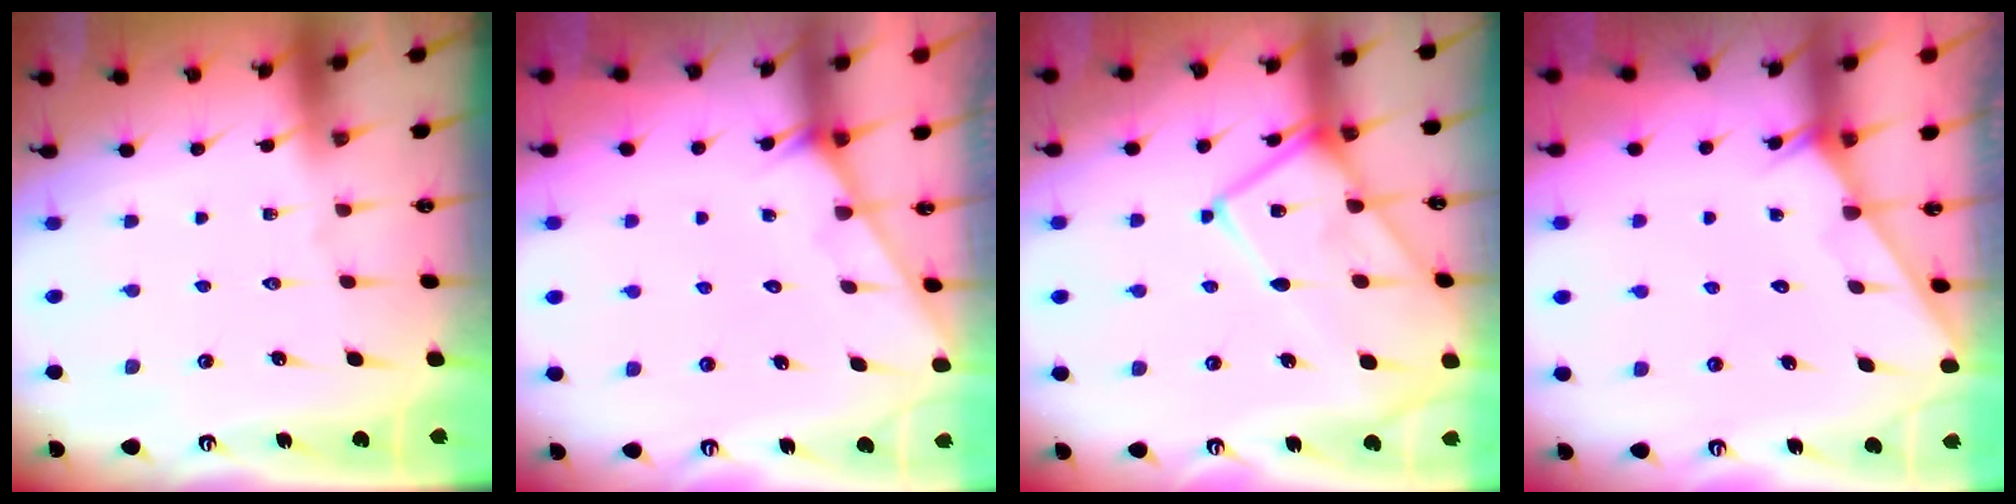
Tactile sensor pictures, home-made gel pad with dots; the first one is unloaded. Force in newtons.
{"total": 2.0, "press": 2.0, "slide": 0.1}
{"total": 16.1, "press": 16.1, "slide": 1.4}
{"total": 2.7, "press": 2.7, "slide": 0.2}